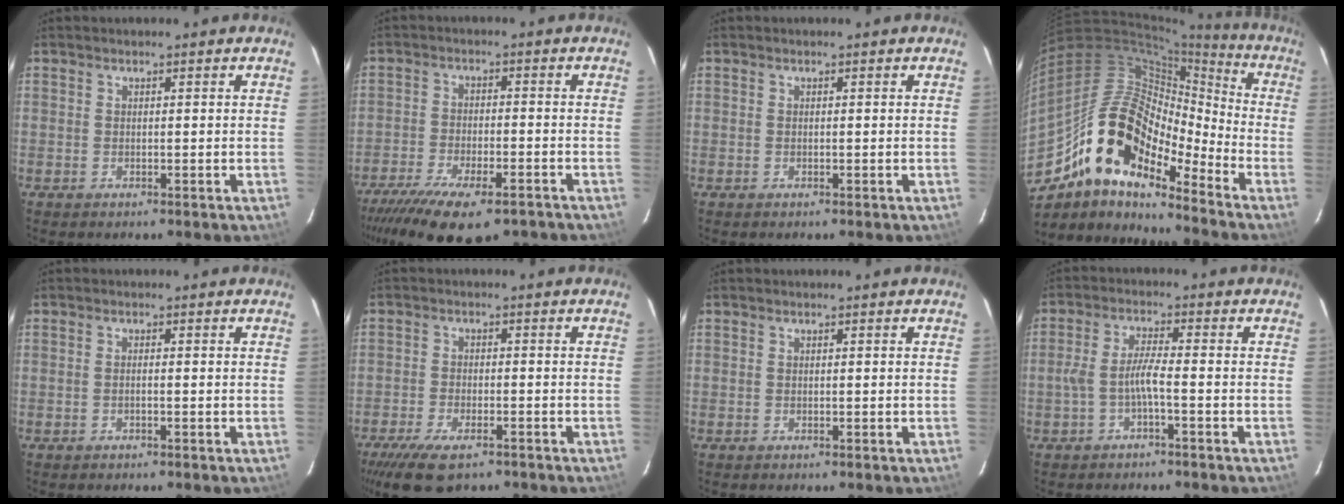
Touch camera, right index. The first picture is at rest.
{"total": 16.9, "force": [-12.6, 5.6, 9.8], "torque": [-0.197, -0.046, -0.195]}
{"total": 0.0}
{"total": 18.9, "force": [-13.3, 7.5, 11.2], "torque": [-0.188, 0.003, -0.260]}
{"total": 0.7, "force": [-0.3, -0.1, 0.6], "torque": [-0.010, 0.004, -0.007]}
{"total": 9.7, "force": [-6.9, 3.8, 5.7], "torque": [-0.136, -0.022, -0.120]}
{"total": 0.0}
{"total": 3.9, "force": [-1.8, 0.0, 3.4], "torque": [-0.082, 0.008, -0.033]}